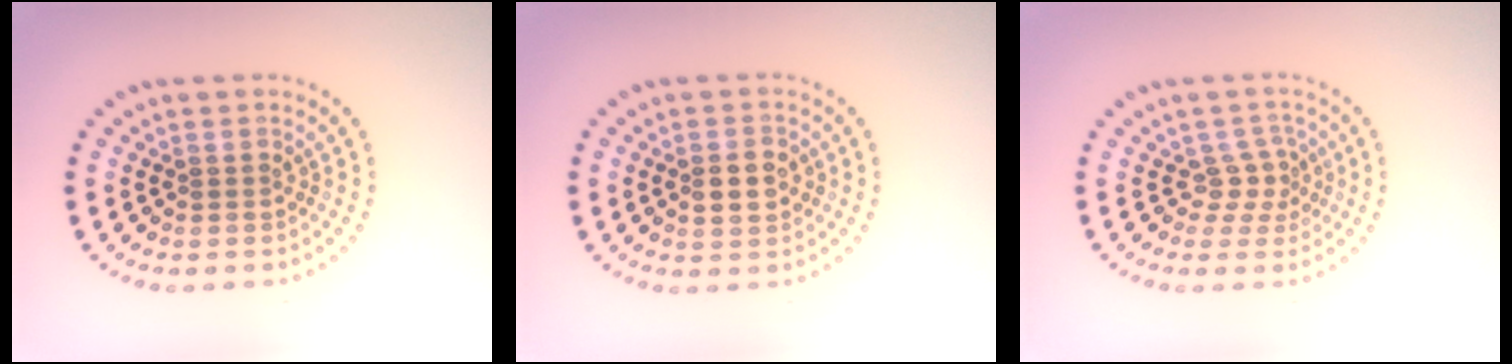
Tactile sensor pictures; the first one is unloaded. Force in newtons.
{"total": 2.3, "press": 2.3, "slide": 0.2}
{"total": 2.1, "press": 1.4, "slide": 1.5}